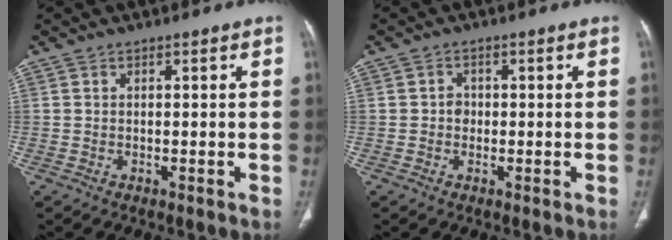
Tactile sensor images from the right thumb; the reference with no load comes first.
{"total": 1.9, "force": [-0.2, 1.7, 0.8], "torque": [-0.002, 0.007, -0.006]}